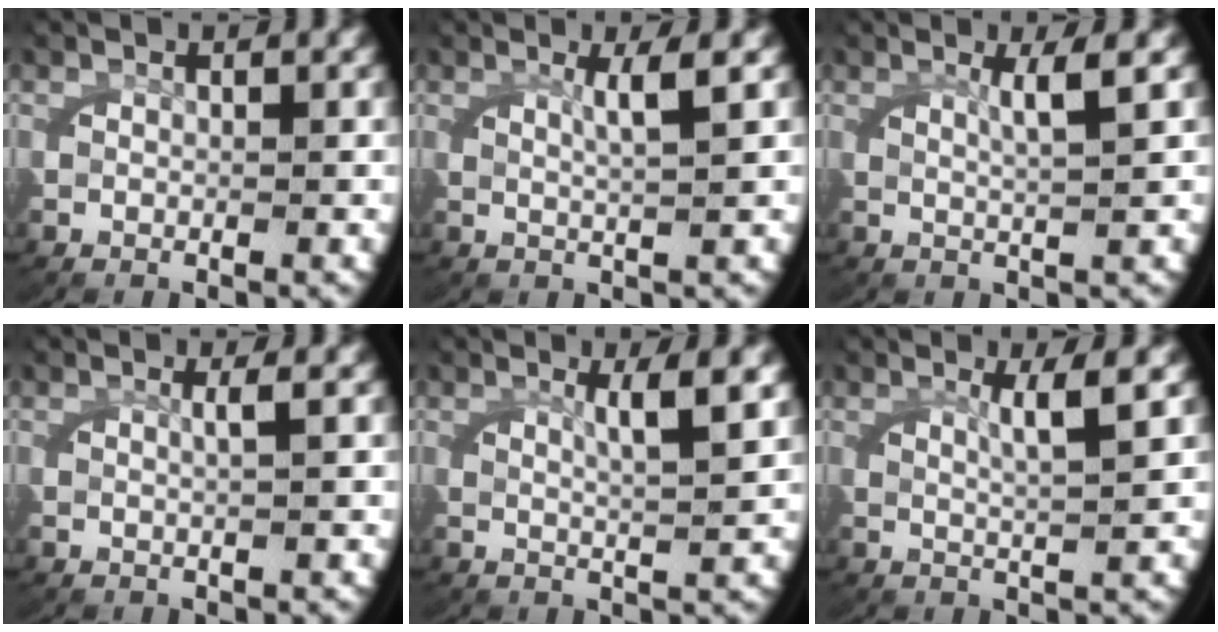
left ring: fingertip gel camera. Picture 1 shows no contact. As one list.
[{"total": 2.5, "force": [1.1, -0.5, 2.2], "torque": [-0.043, -0.002, 0.025]}, {"total": 2.6, "force": [1.1, -0.5, 2.2], "torque": [-0.044, -0.001, 0.025]}, {"total": 1.3, "force": [0.4, -0.5, 1.1], "torque": [-0.024, 0.000, 0.009]}, {"total": 3.3, "force": [1.5, -0.1, 3.0], "torque": [-0.051, -0.002, 0.030]}, {"total": 2.9, "force": [1.3, -0.4, 2.6], "torque": [-0.048, -0.002, 0.029]}]